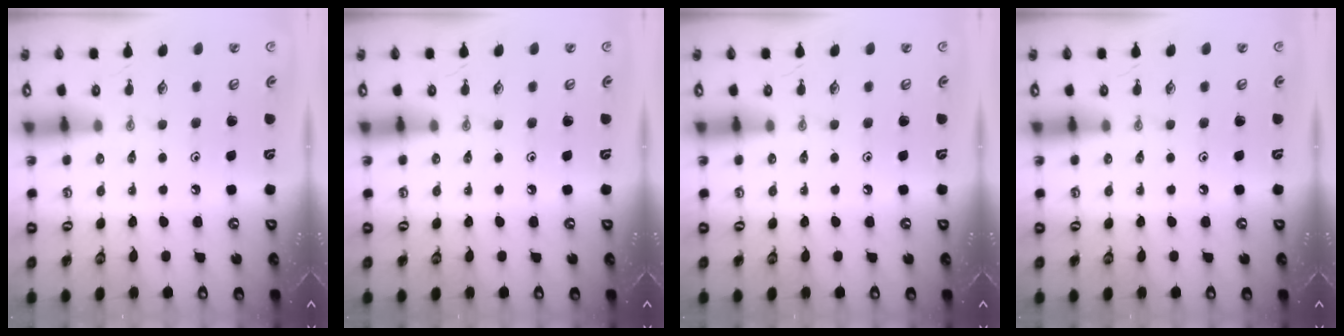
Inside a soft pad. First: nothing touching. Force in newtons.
{"total": 0.0}
{"total": 0.0}
{"total": 0.0}